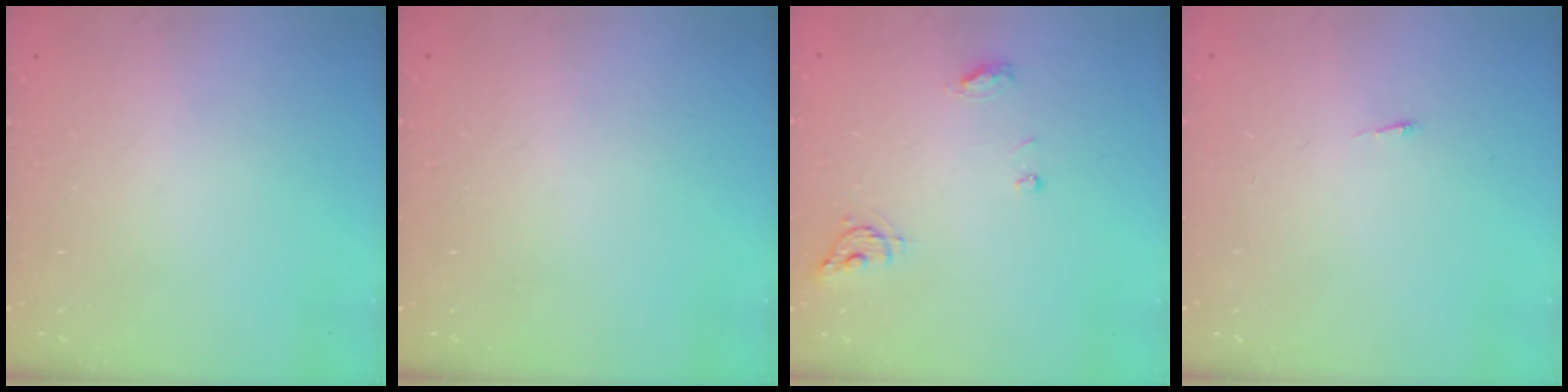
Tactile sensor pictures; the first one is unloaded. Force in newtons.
{"total": 0.0}
{"total": 6.2, "press": 6.2, "slide": 0.5}
{"total": 2.6, "press": 2.5, "slide": 0.3}